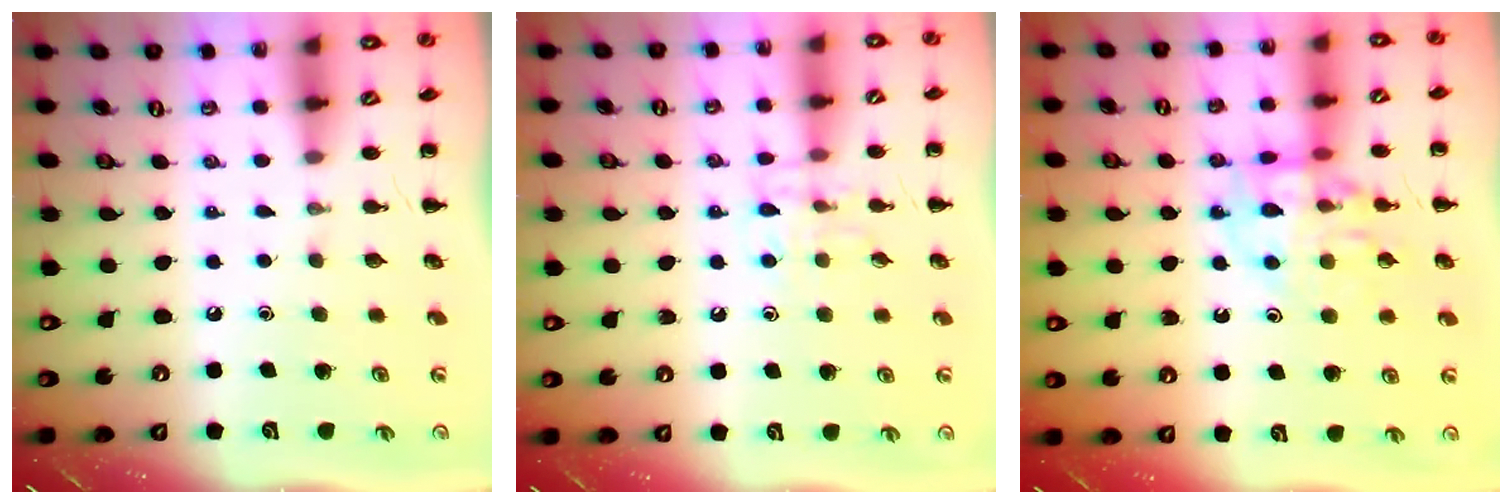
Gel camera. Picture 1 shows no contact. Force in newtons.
{"total": 7.4, "press": 7.4, "slide": 0.5}
{"total": 13.2, "press": 13.1, "slide": 1.4}